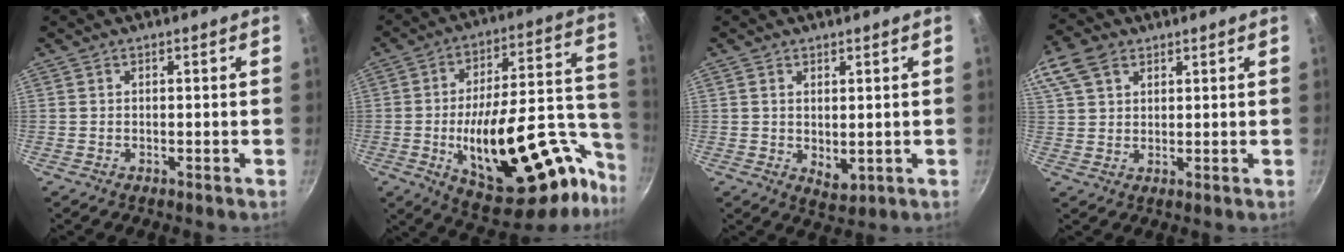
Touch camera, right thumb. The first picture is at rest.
{"total": 31.9, "force": [-11.1, 14.1, 26.4], "torque": [-0.331, 0.058, -0.152]}
{"total": 3.7, "force": [0.8, 2.2, 2.9], "torque": [-0.043, -0.011, 0.017]}
{"total": 9.1, "force": [4.9, 6.0, 4.8], "torque": [-0.094, 0.011, 0.090]}